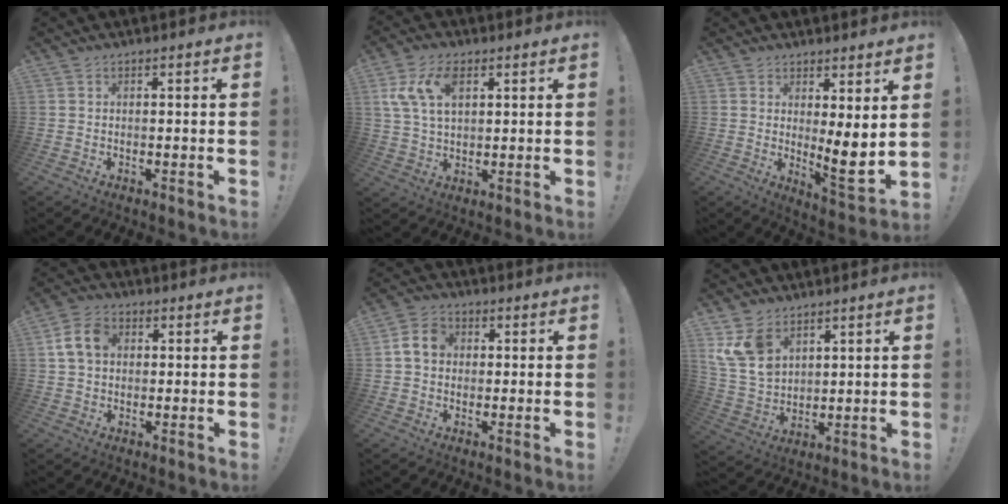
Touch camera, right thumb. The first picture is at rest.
{"total": 11.3, "force": [4.4, 6.9, 7.8], "torque": [-0.155, 0.002, 0.083]}
{"total": 7.4, "force": [2.0, 1.0, 7.1], "torque": [-0.085, -0.049, 0.034]}
{"total": 9.1, "force": [1.9, 6.6, 5.9], "torque": [-0.104, 0.015, 0.040]}
{"total": 7.1, "force": [0.8, 5.6, 4.3], "torque": [-0.067, 0.017, 0.019]}
{"total": 11.0, "force": [6.0, 7.5, 5.3], "torque": [-0.114, -0.027, 0.123]}